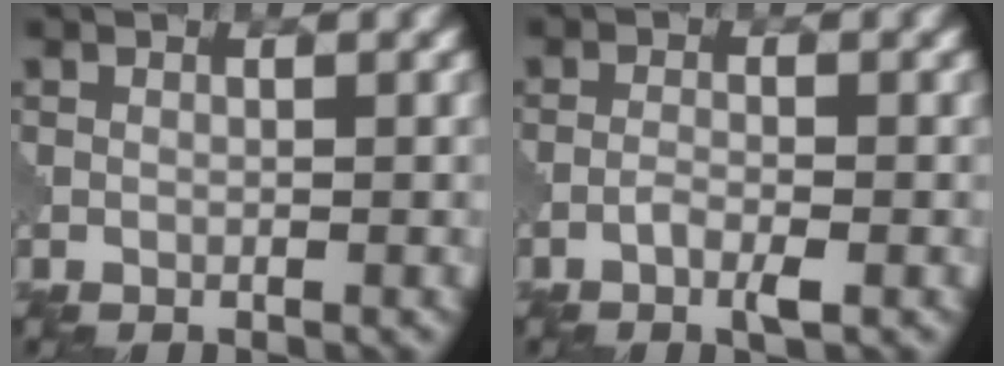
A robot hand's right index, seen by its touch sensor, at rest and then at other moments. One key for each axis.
{"total": 1.7, "fx": -1.0, "fy": 0.3, "fz": 1.4, "tx": -0.028, "ty": 0.001, "tz": -0.023}